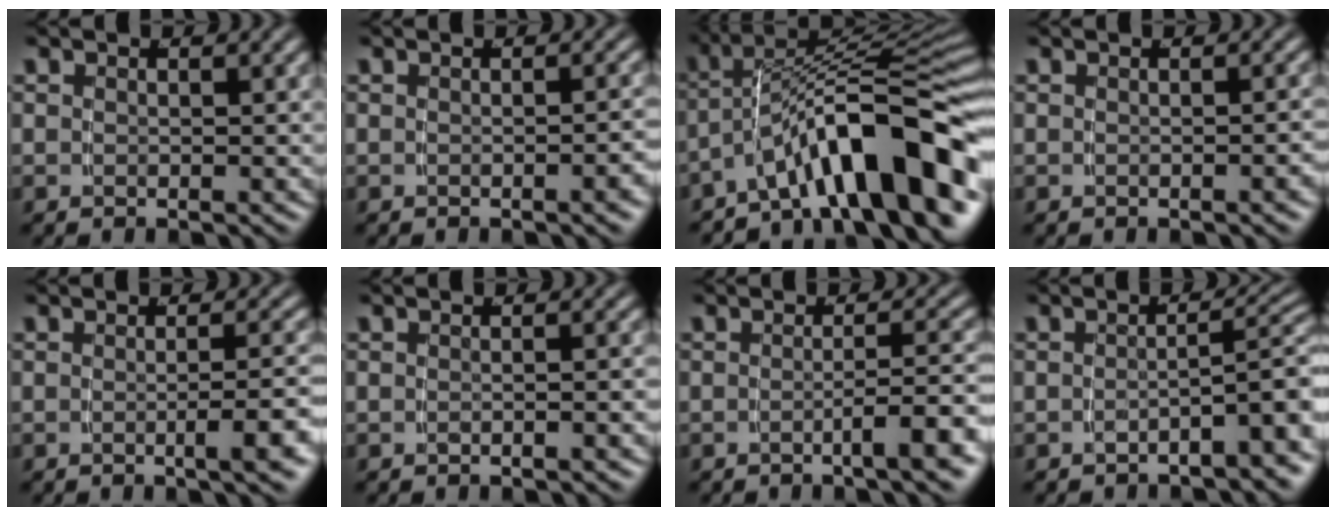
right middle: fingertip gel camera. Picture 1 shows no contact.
{"total": 1.1, "force": [-0.7, -0.2, 0.8], "torque": [-0.007, 0.011, -0.014]}
{"total": 11.0, "force": [-4.3, 4.8, 8.9], "torque": [-0.125, -0.004, -0.060]}
{"total": 0.7, "force": [-0.5, -0.2, 0.5], "torque": [-0.006, 0.009, -0.010]}
{"total": 2.7, "force": [-1.2, -0.3, 2.4], "torque": [-0.026, 0.009, -0.023]}
{"total": 1.1, "force": [-0.9, -0.6, 0.3], "torque": [-0.002, 0.008, -0.016]}
{"total": 3.5, "force": [-1.9, -0.1, 3.0], "torque": [-0.032, 0.006, -0.032]}
{"total": 5.8, "force": [-3.9, 1.4, 4.1], "torque": [-0.041, -0.001, -0.051]}